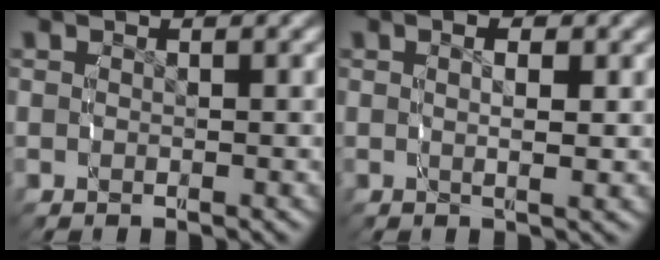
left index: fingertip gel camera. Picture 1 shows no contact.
{"total": 2.2, "force": [0.6, 0.3, 2.1], "torque": [-0.024, -0.005, 0.011]}